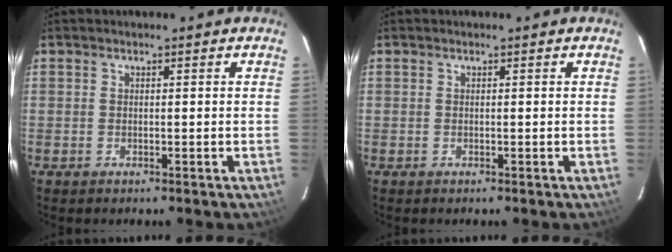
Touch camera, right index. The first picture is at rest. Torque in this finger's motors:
{"motor_torque": [0.03, 0.02, 0.00, 0.00]}